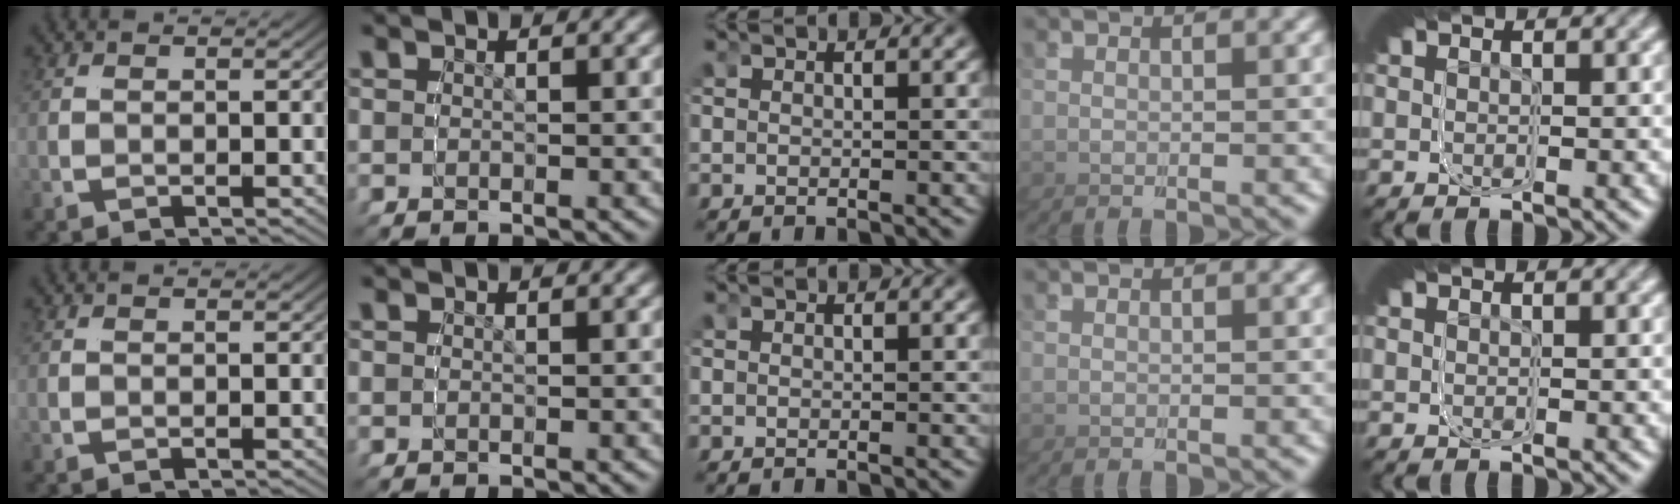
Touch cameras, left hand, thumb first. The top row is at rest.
{}